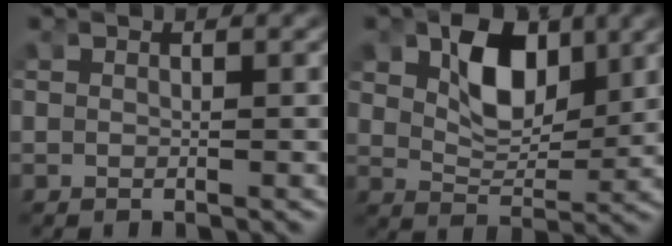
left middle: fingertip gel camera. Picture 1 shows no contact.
{"total": 6.1, "force": [2.2, 4.1, 4.0], "torque": [-0.079, -0.012, 0.038]}